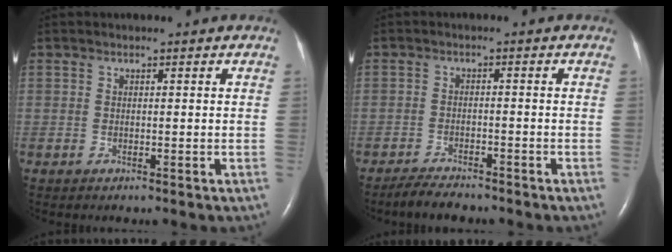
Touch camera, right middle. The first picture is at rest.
{"total": 4.3, "force": [-3.9, 0.9, 1.6], "torque": [-0.031, -0.011, -0.067]}